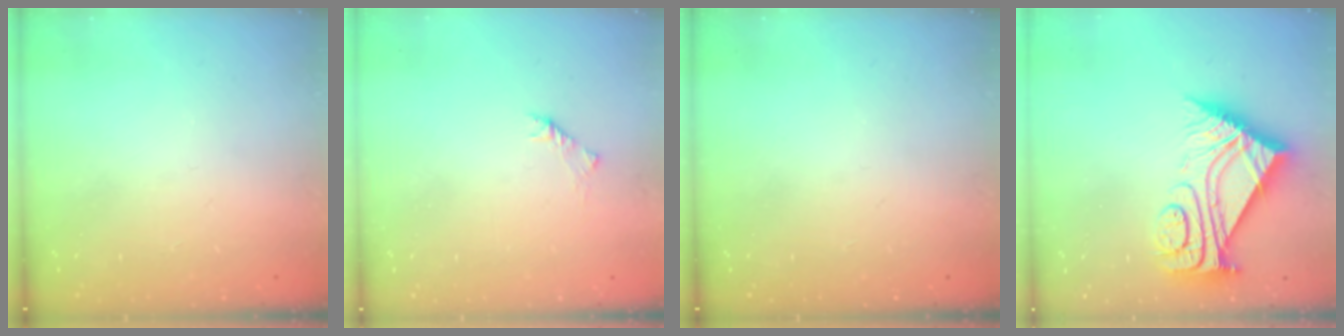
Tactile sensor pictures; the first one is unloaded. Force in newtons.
{"total": 2.0, "press": 1.9, "slide": 0.6}
{"total": 0.0}
{"total": 11.2, "press": 11.2, "slide": 1.0}